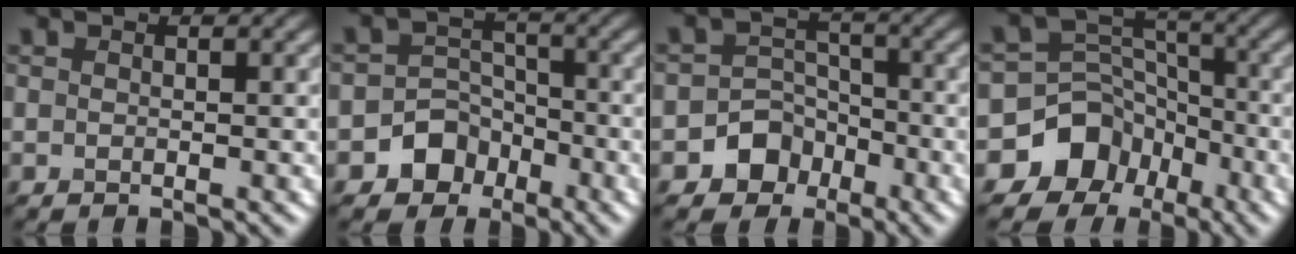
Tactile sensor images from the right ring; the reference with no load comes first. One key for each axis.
{"total": 4.4, "fx": -2.5, "fy": 3.6, "fz": 0.9, "tx": 0.020, "ty": 0.008, "tz": -0.056}
{"total": 4.6, "fx": -2.6, "fy": 3.7, "fz": 0.8, "tx": 0.020, "ty": 0.006, "tz": -0.059}
{"total": 8.9, "fx": -5.4, "fy": 7.0, "fz": 1.3, "tx": -0.006, "ty": 0.009, "tz": -0.112}